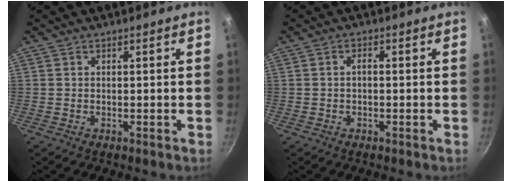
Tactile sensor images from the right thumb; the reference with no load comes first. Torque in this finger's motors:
{"motor_torque": [-0.21, -0.19, -0.09, 0.15, 0.10]}